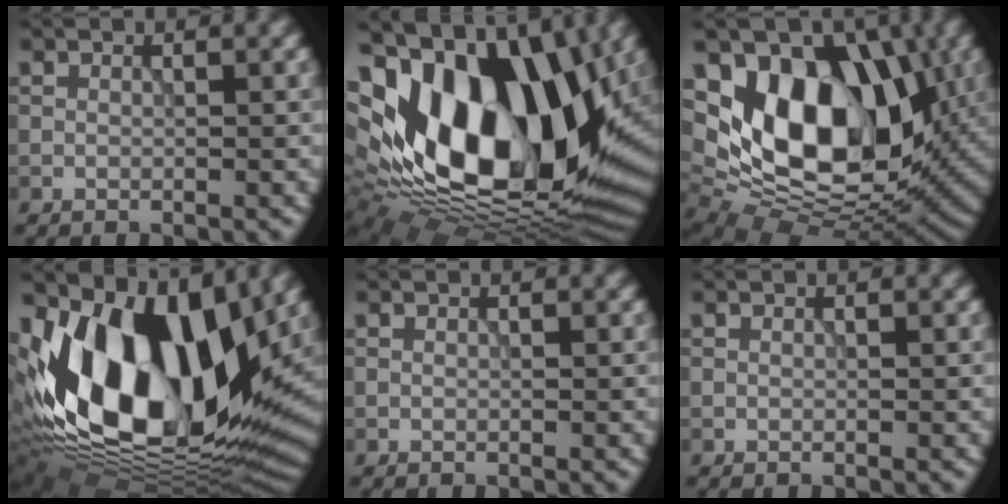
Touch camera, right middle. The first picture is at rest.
{"total": 19.6, "force": [2.6, 11.8, 15.4], "torque": [-0.282, 0.008, 0.039]}
{"total": 13.8, "force": [2.1, 8.9, 10.4], "torque": [-0.151, -0.009, 0.031]}
{"total": 17.7, "force": [2.2, 9.9, 14.5], "torque": [-0.271, -0.005, 0.024]}
{"total": 0.0}
{"total": 0.0}